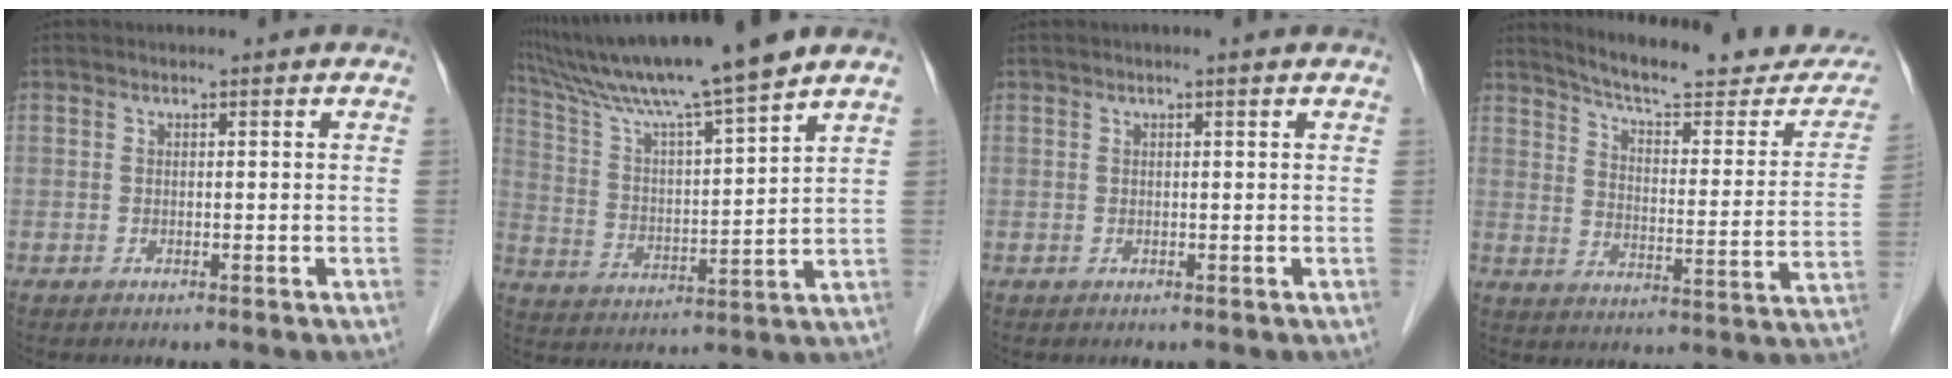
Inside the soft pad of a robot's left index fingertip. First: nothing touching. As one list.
[{"total": 15.9, "force": [13.4, -1.8, 8.4], "torque": [-0.153, 0.001, 0.228]}, {"total": 0.9, "force": [0.4, -0.2, 0.7], "torque": [-0.014, 0.003, 0.008]}, {"total": 21.2, "force": [19.2, 3.1, 8.4], "torque": [-0.110, -0.059, 0.239]}]